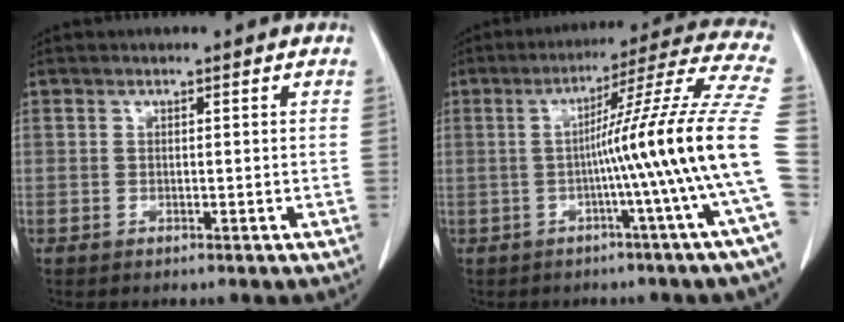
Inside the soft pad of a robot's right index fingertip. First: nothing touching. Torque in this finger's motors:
{"motor_torque": [1.52, -0.62, 0.76, 0.21]}